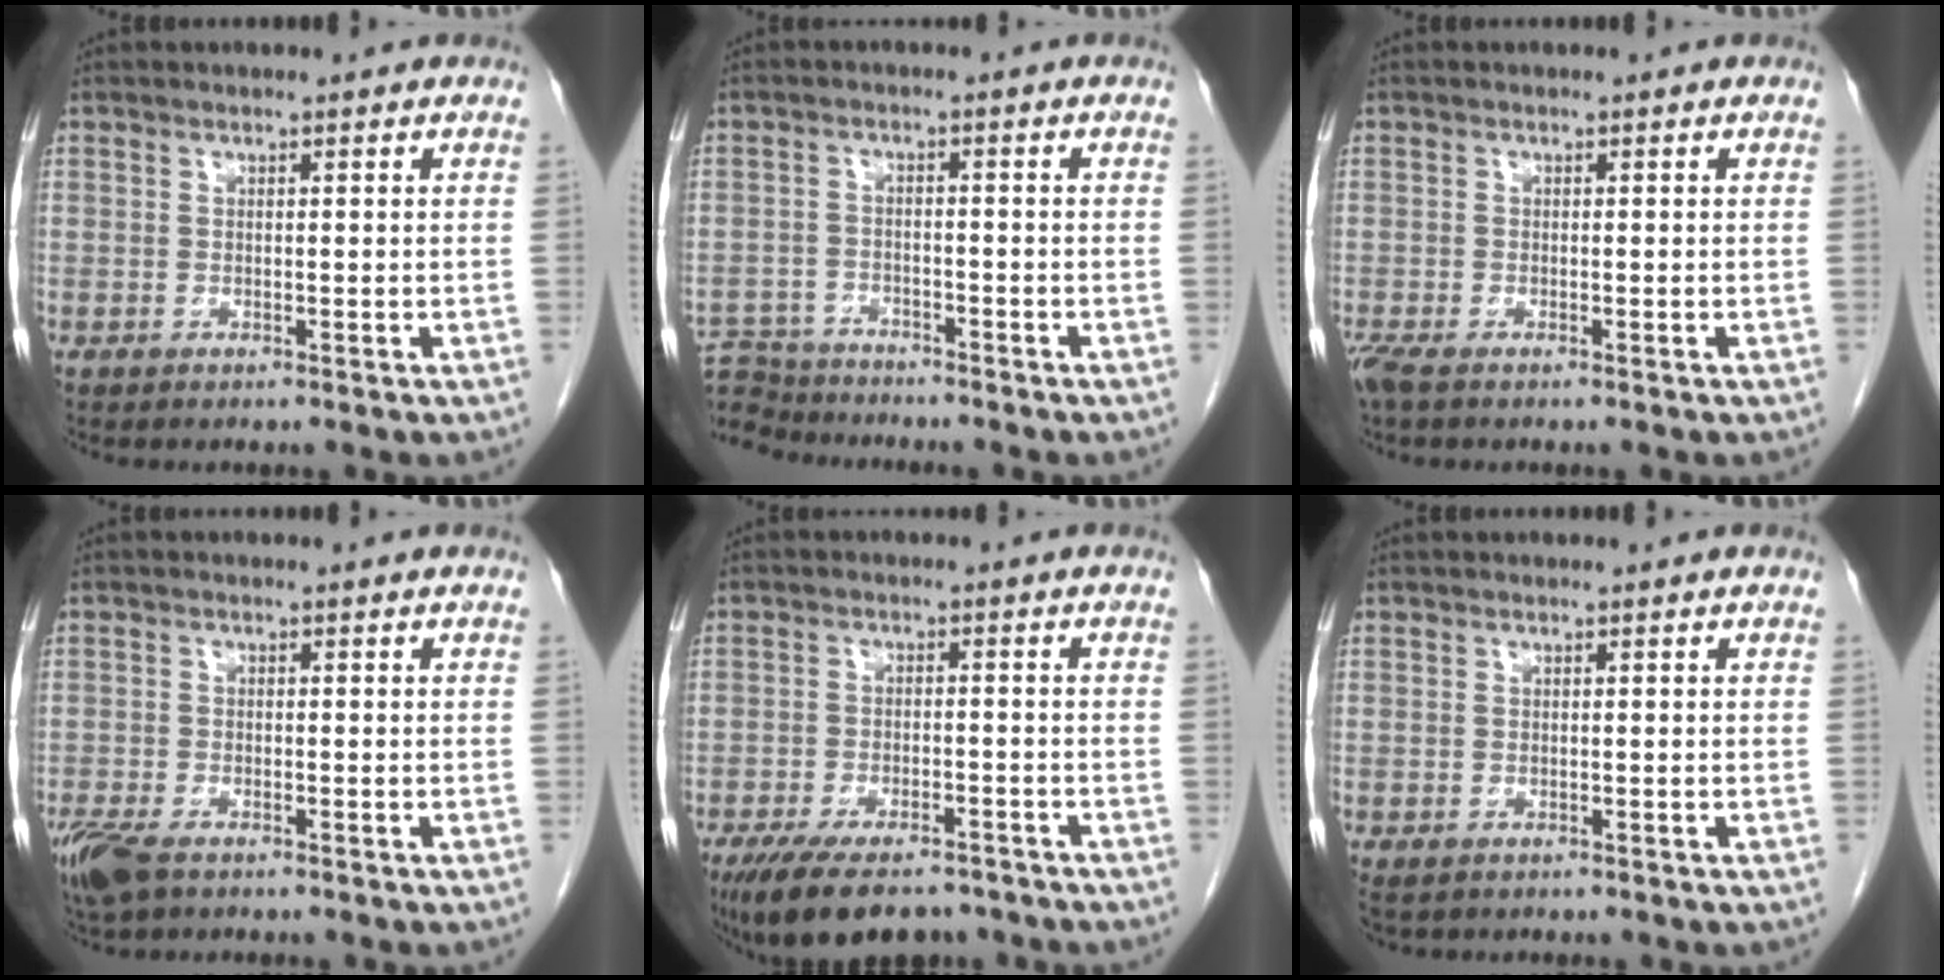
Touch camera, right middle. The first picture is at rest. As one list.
[{"total": 8.4, "force": [-8.0, 2.2, 0.8], "torque": [-0.020, 0.004, -0.141]}, {"total": 2.3, "force": [-1.7, 0.6, 1.5], "torque": [-0.037, -0.010, -0.033]}, {"total": 5.7, "force": [-3.9, 2.3, 3.5], "torque": [-0.074, -0.013, -0.069]}, {"total": 12.3, "force": [-9.7, 4.5, 6.2], "torque": [-0.112, -0.007, -0.146]}, {"total": 1.4, "force": [-0.9, 0.9, 0.6], "torque": [-0.013, -0.001, -0.007]}]